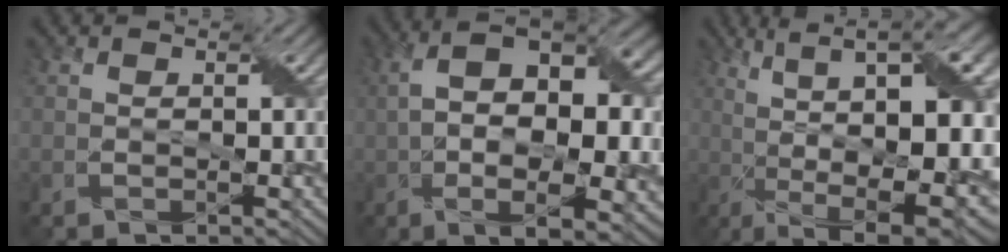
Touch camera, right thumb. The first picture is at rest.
{"total": 14.0, "force": [1.0, 6.5, 12.4], "torque": [-0.203, -0.002, 0.037]}
{"total": 17.3, "force": [0.6, 5.6, 16.4], "torque": [-0.234, 0.014, 0.023]}